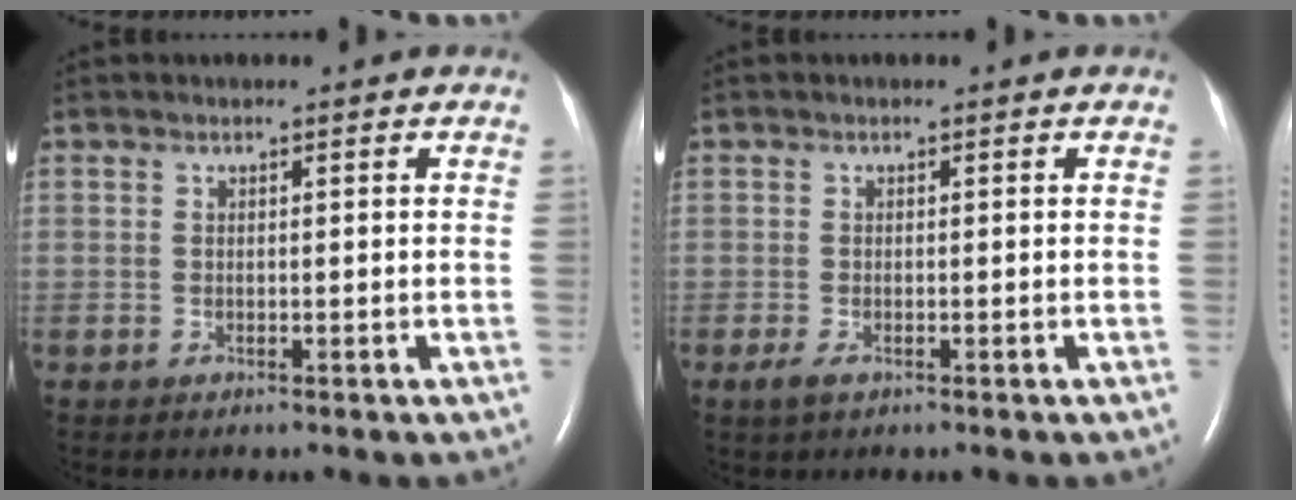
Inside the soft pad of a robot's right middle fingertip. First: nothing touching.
{"total": 1.7, "force": [-0.9, 0.7, 1.2], "torque": [-0.032, -0.003, -0.015]}